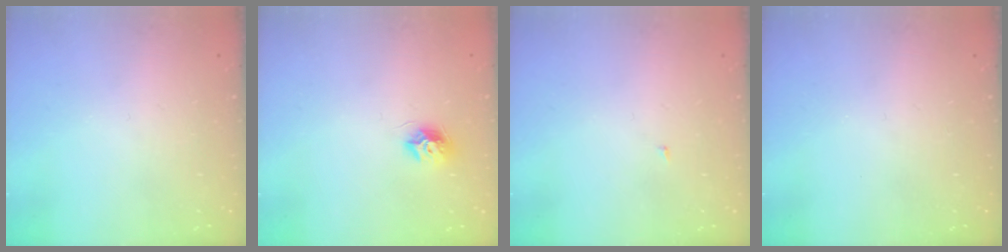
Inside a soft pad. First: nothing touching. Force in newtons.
{"total": 7.9, "press": 7.9, "slide": 0.4}
{"total": 1.8, "press": 1.8, "slide": 0.2}
{"total": 0.0}